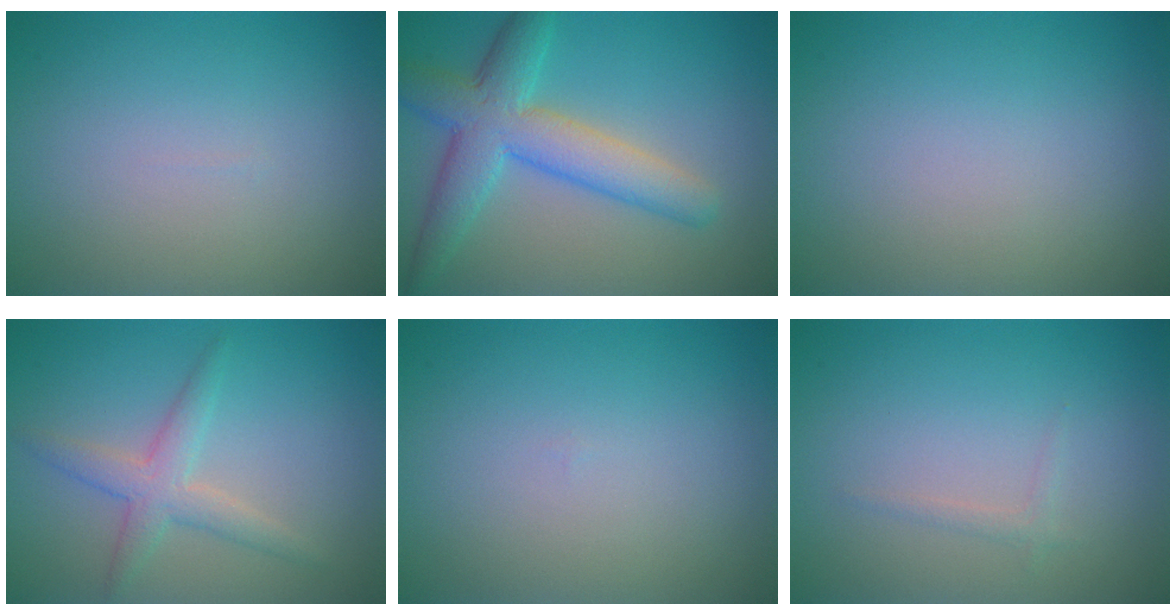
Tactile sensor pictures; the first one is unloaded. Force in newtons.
{"total": 6.5, "press": 6.5, "slide": 0.2}
{"total": 0.0}
{"total": 3.0, "press": 3.0, "slide": 0.1}
{"total": 0.0}
{"total": 0.8, "press": 0.8, "slide": 0.1}